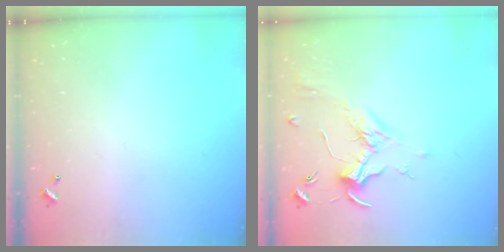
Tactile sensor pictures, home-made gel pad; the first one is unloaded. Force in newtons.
{"total": 1.7, "press": 1.5, "slide": 0.7}